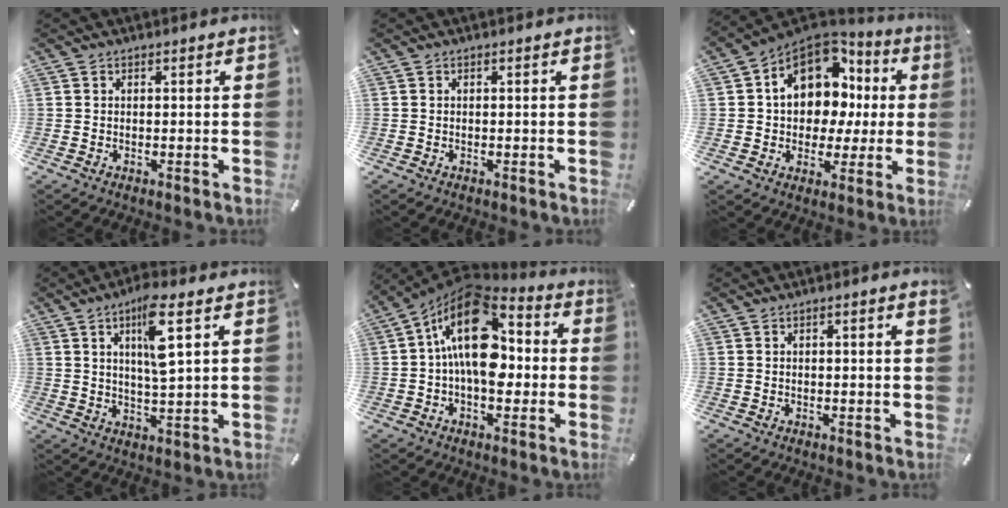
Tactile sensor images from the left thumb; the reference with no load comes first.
{"total": 0.0}
{"total": 14.5, "force": [4.6, 10.9, 8.4], "torque": [-0.137, -0.021, 0.089]}
{"total": 10.2, "force": [4.5, 2.6, 8.8], "torque": [-0.147, -0.010, 0.070]}
{"total": 19.2, "force": [1.7, 11.7, 15.2], "torque": [-0.256, -0.020, 0.023]}
{"total": 1.0, "force": [0.4, 0.0, 0.9], "torque": [-0.017, 0.000, 0.006]}